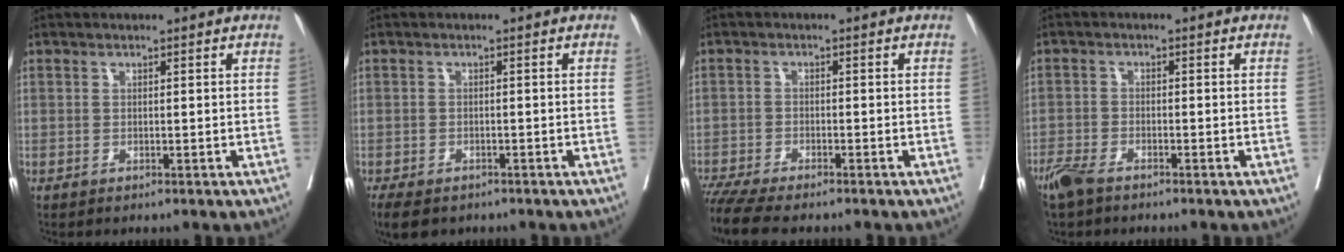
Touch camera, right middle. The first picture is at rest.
{"total": 7.4, "force": [-5.4, 3.8, 3.4], "torque": [-0.061, -0.008, -0.076]}
{"total": 7.3, "force": [-6.4, 0.6, 3.5], "torque": [-0.054, -0.013, -0.106]}
{"total": 4.0, "force": [-3.3, 1.1, 2.0], "torque": [-0.041, -0.006, -0.064]}